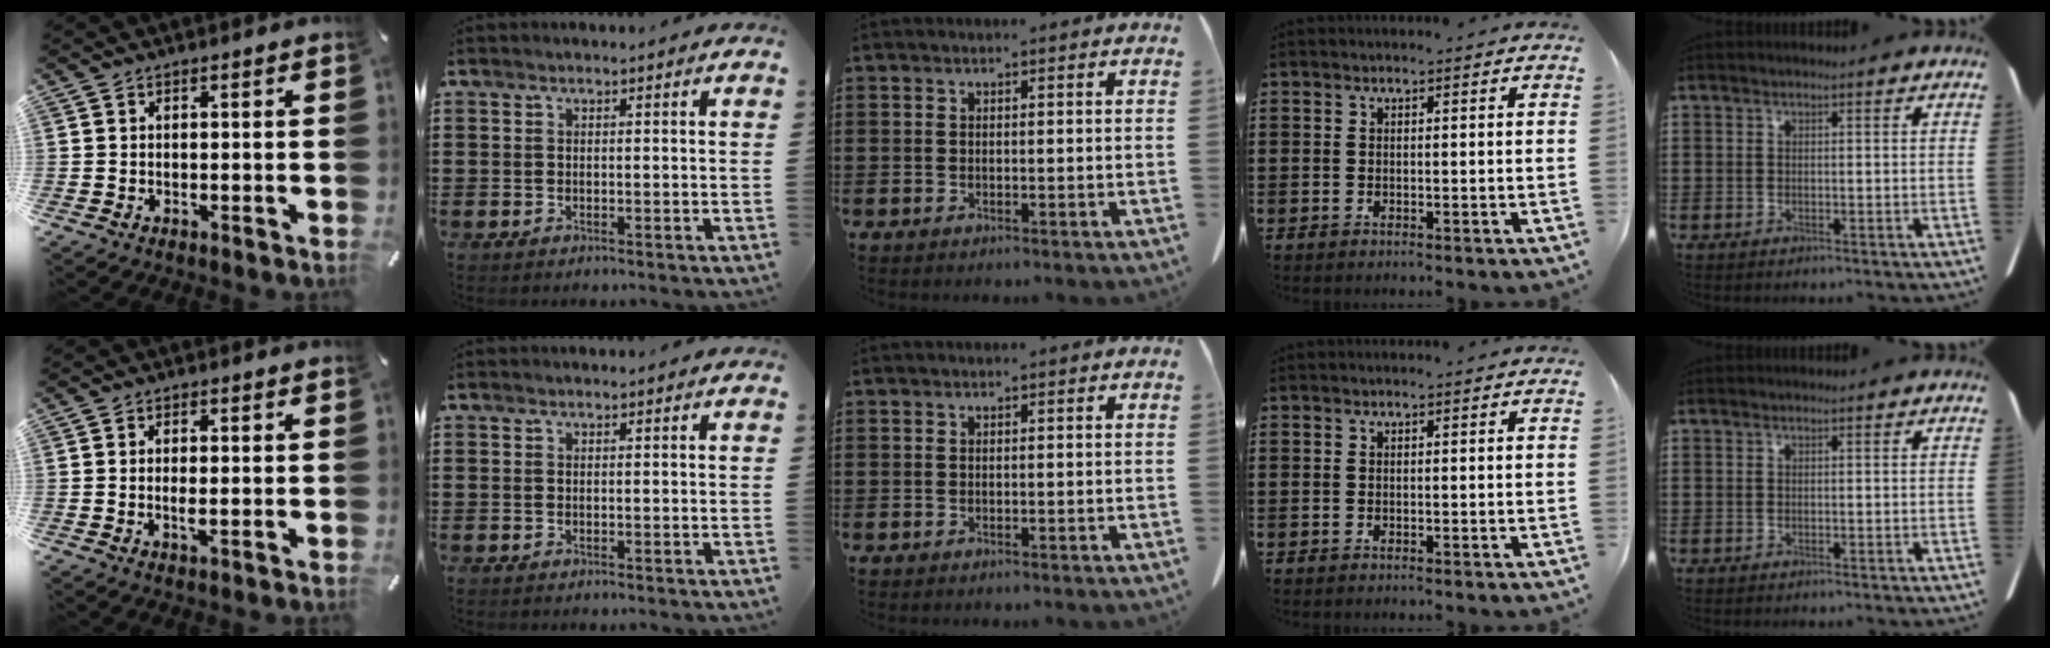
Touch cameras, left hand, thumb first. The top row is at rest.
{"thumb": {"total": 2.3, "force": [-0.2, 0.8, 2.2], "torque": [-0.040, -0.002, -0.003]}}